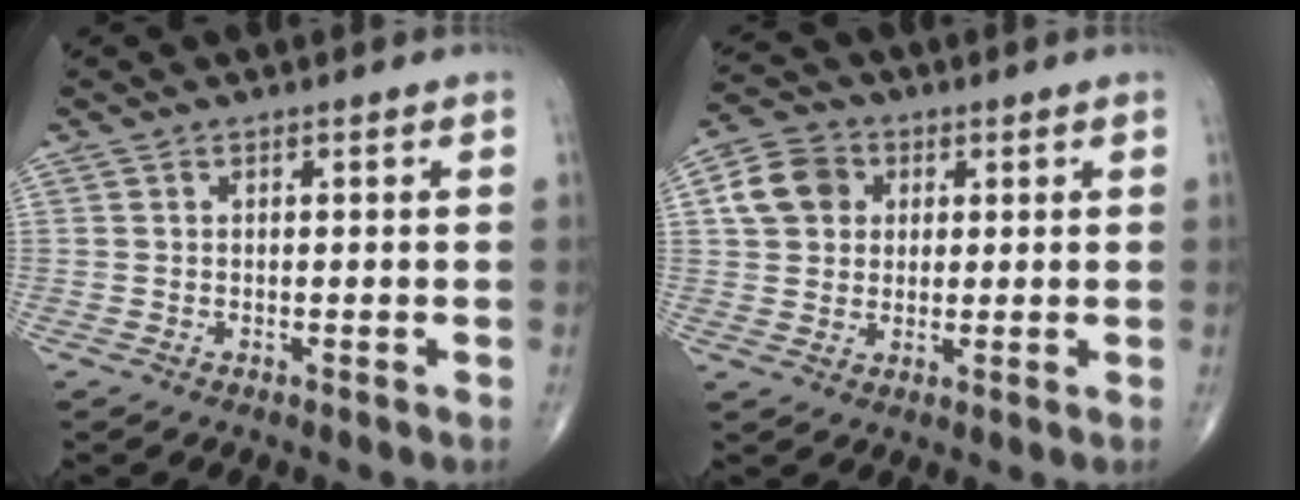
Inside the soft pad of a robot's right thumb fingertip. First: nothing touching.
{"total": 8.0, "force": [2.0, 6.8, 3.8], "torque": [-0.053, 0.006, 0.028]}